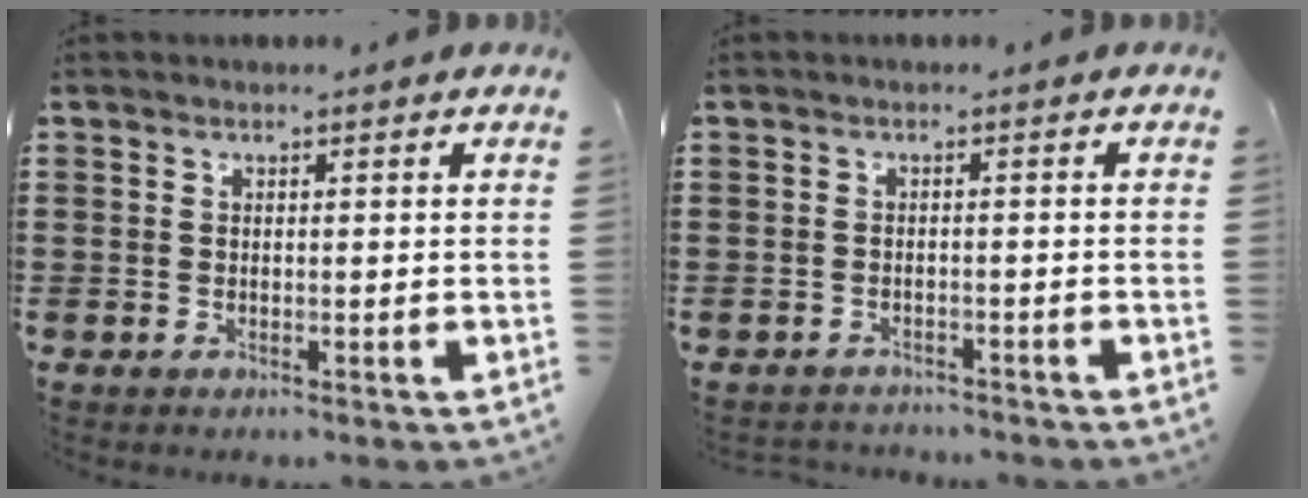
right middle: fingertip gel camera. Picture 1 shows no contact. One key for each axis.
{"total": 1.6, "fx": -1.5, "fy": 0.3, "fz": -0.1, "tx": -0.003, "ty": 0.001, "tz": -0.035}